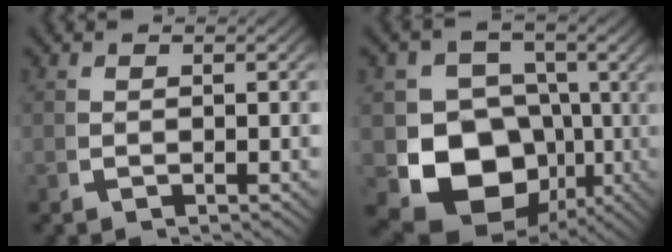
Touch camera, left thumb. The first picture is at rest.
{"total": 15.4, "force": [-2.0, 12.3, 9.0], "torque": [-0.174, -0.064, -0.016]}